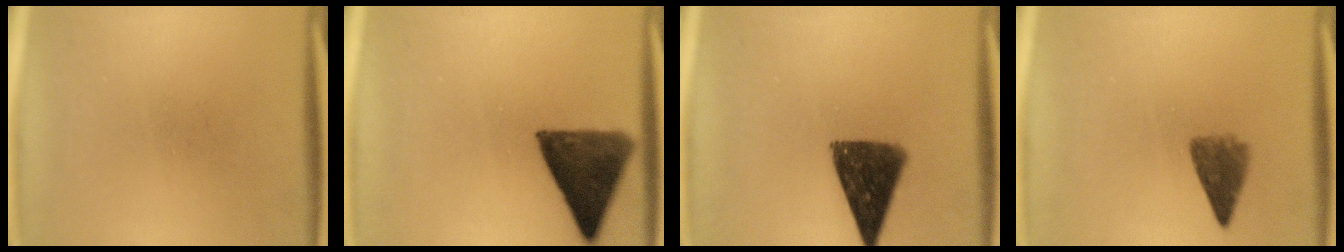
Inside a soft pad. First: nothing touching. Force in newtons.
{"total": 11.6}
{"total": 11.3}
{"total": 4.2}